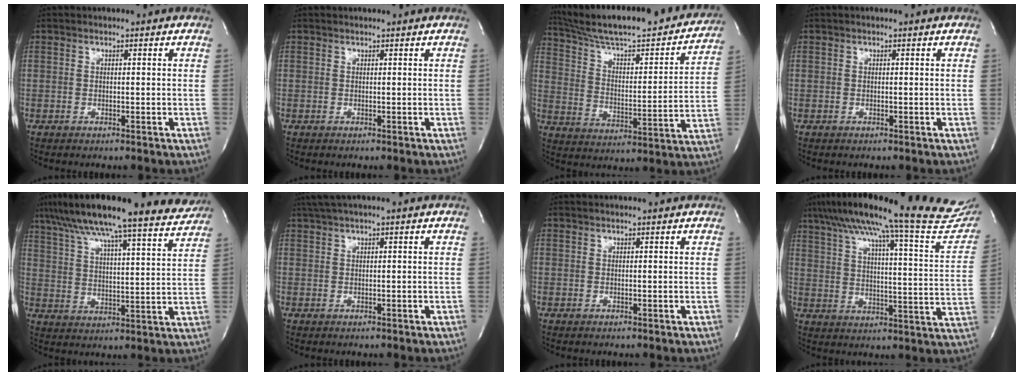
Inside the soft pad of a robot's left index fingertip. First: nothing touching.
{"total": 0.8, "force": [0.8, 0.0, 0.1], "torque": [-0.006, 0.009, 0.012]}
{"total": 28.9, "force": [25.4, 4.1, 13.1], "torque": [-0.206, -0.036, 0.347]}
{"total": 0.0}
{"total": 22.2, "force": [18.9, 1.6, 11.4], "torque": [-0.188, 0.003, 0.261]}
{"total": 2.9, "force": [2.1, -0.5, 1.9], "torque": [-0.039, 0.022, 0.045]}
{"total": 1.7, "force": [1.6, 0.0, 0.5], "torque": [-0.010, 0.009, 0.018]}
{"total": 28.0, "force": [23.8, 1.7, 14.7], "torque": [-0.227, -0.040, 0.302]}